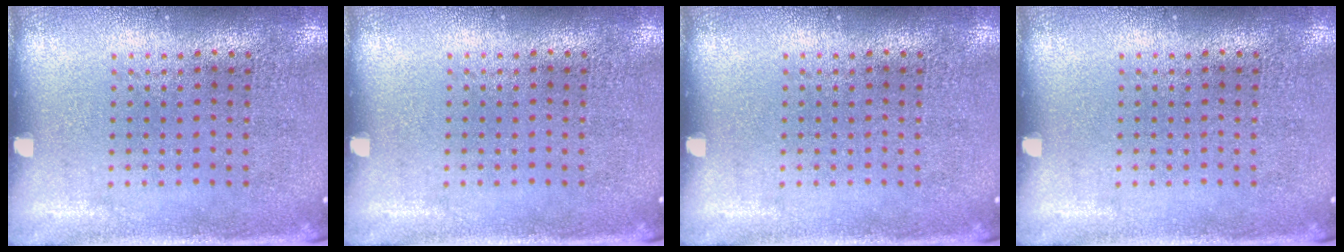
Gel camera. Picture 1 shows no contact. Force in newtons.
{"total": 0.0}
{"total": 0.0}
{"total": 0.0}